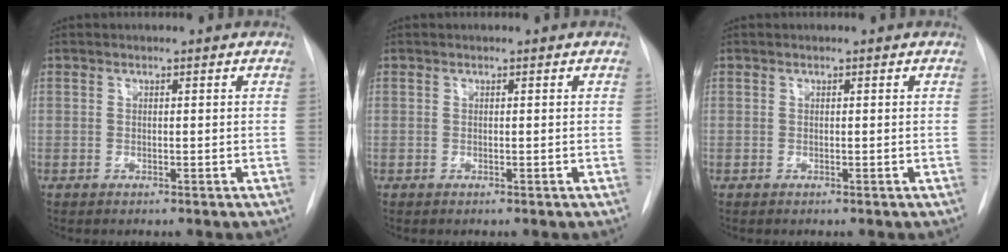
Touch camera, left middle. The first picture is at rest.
{"total": 0.0}
{"total": 0.0}